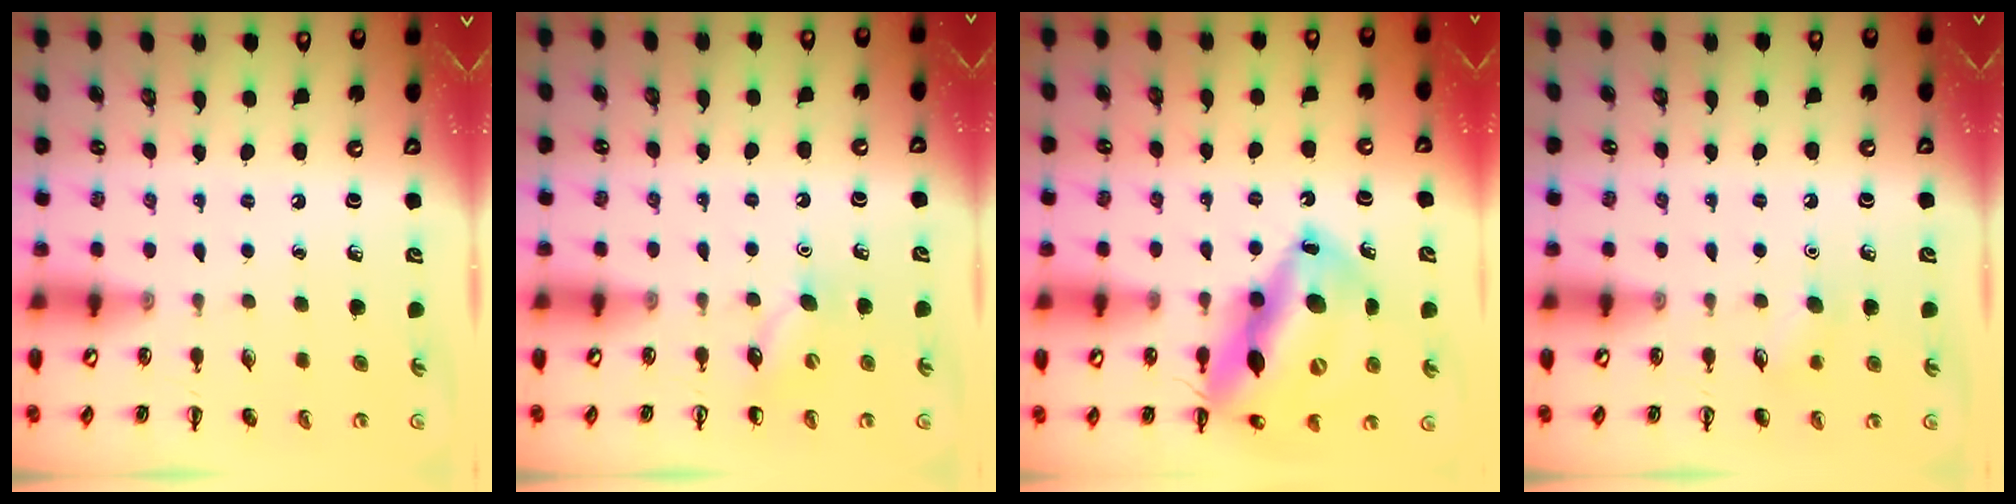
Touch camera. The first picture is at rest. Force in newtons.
{"total": 6.1, "press": 5.8, "slide": 1.8}
{"total": 19.8, "press": 19.1, "slide": 5.5}
{"total": 5.1, "press": 4.9, "slide": 1.3}